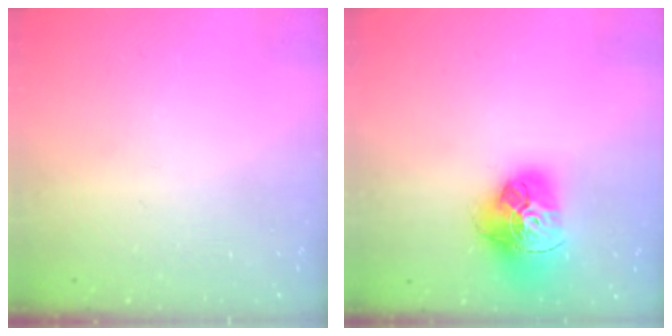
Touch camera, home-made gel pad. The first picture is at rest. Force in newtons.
{"total": 17.8, "press": 17.8, "slide": 1.6}